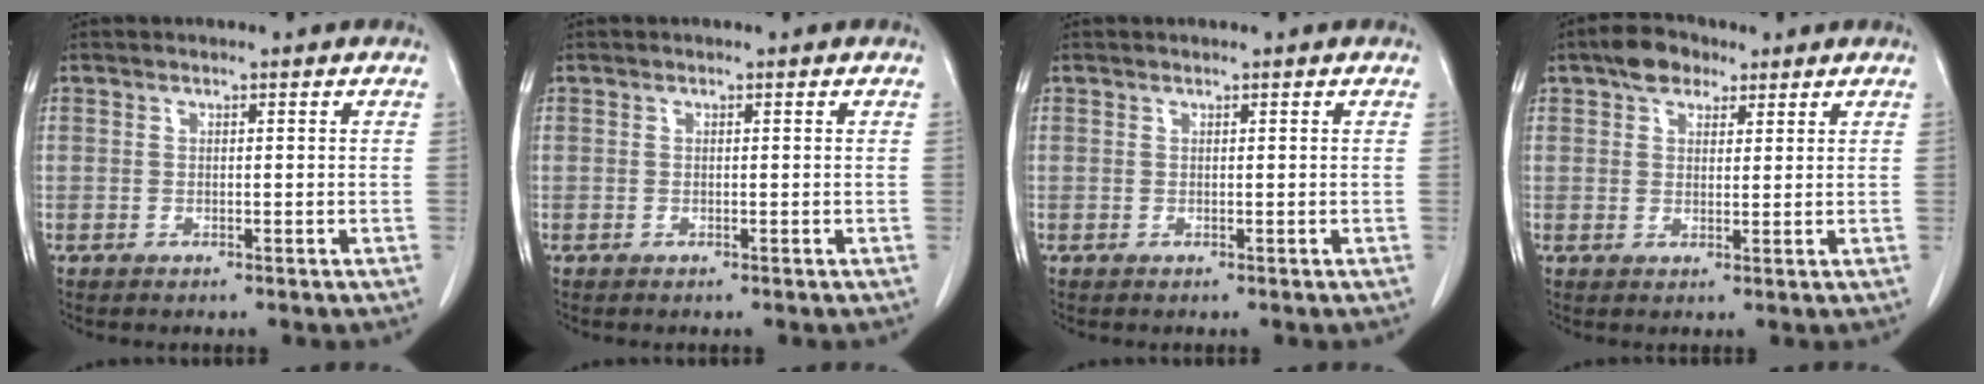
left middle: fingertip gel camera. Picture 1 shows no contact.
{"total": 0.0}
{"total": 0.0}
{"total": 4.6, "force": [2.9, 2.8, 2.2], "torque": [-0.040, 0.016, 0.051]}